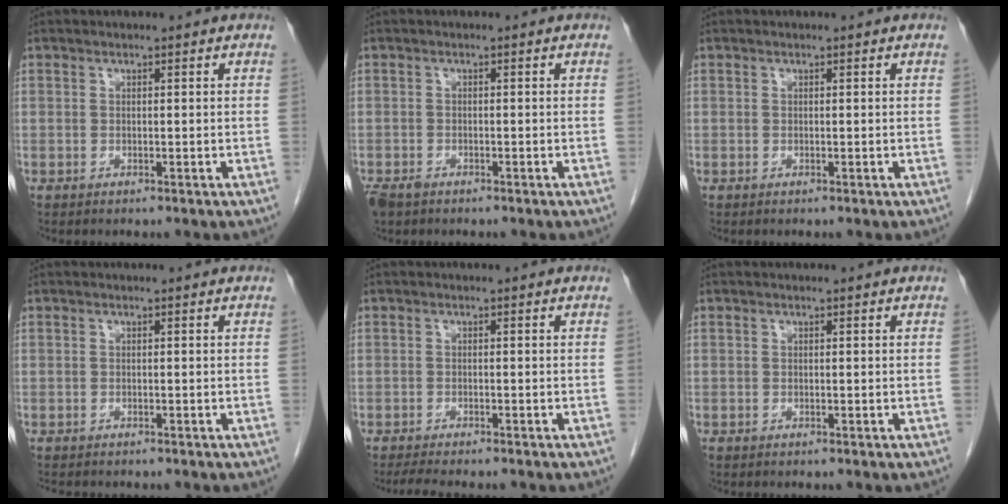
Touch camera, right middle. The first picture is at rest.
{"total": 2.9, "force": [-2.2, 1.5, 1.3], "torque": [-0.028, -0.005, -0.036]}
{"total": 0.0}
{"total": 3.3, "force": [-2.8, 0.9, 1.4], "torque": [-0.026, -0.008, -0.035]}
{"total": 5.8, "force": [-5.1, 0.9, 2.8], "torque": [-0.040, -0.012, -0.075]}
{"total": 0.0}